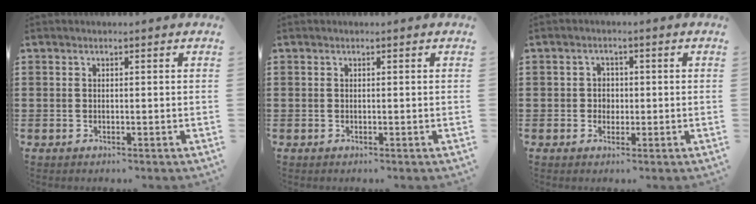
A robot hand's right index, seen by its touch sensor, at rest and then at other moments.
{"total": 0.0}
{"total": 2.0, "force": [-0.3, 1.9, 0.6], "torque": [-0.018, 0.007, -0.008]}